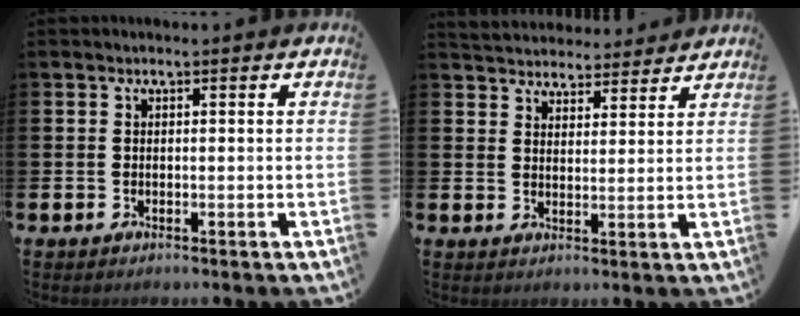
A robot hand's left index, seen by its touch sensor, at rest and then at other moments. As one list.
[{"total": 4.5, "force": [4.3, 1.1, -0.3], "torque": [-0.011, -0.025, 0.079]}]